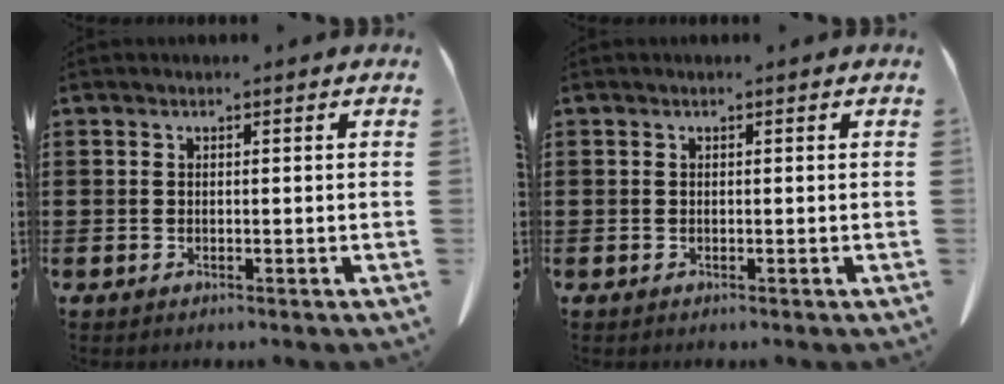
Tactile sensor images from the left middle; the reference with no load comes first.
{"total": 0.0}